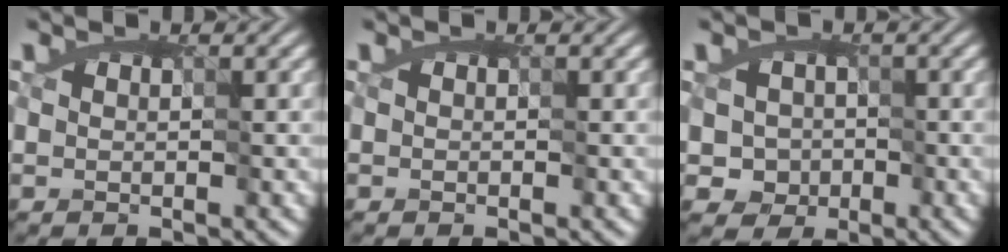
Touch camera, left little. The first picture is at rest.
{"total": 0.0}
{"total": 2.3, "force": [-0.8, 2.1, 0.1], "torque": [-0.014, -0.005, -0.004]}